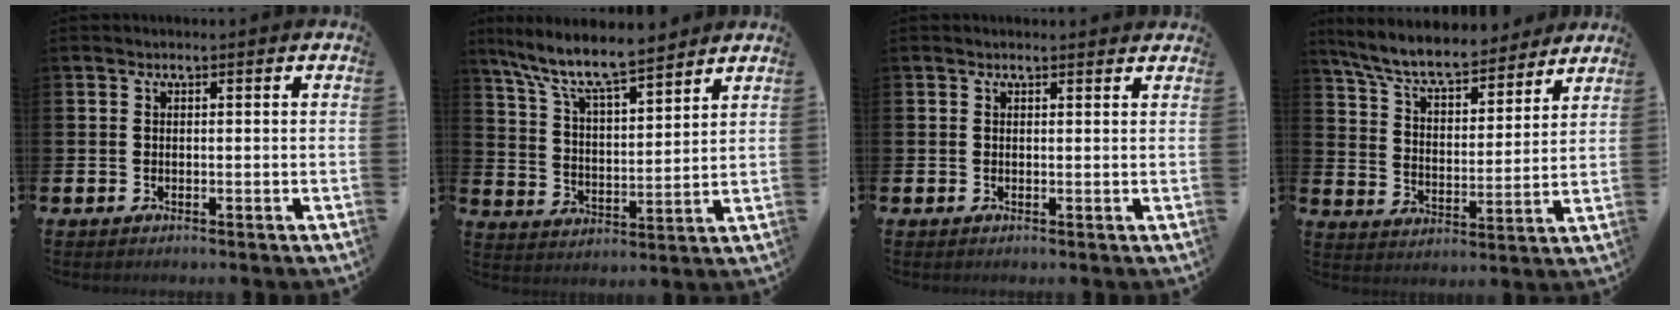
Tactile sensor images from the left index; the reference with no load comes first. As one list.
[{"total": 9.2, "force": [8.4, 1.2, 3.6], "torque": [-0.107, -0.051, 0.148]}, {"total": 0.7, "force": [0.7, 0.1, 0.2], "torque": [0.006, -0.003, 0.011]}, {"total": 8.2, "force": [7.5, 1.6, 2.8], "torque": [-0.086, -0.049, 0.130]}]